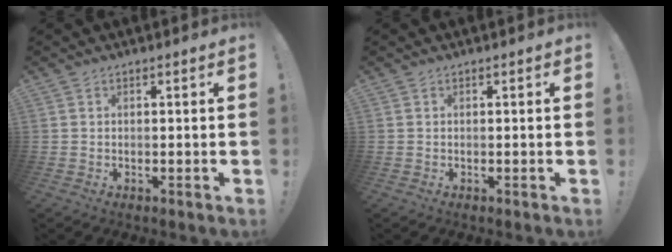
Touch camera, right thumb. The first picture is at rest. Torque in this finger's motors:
{"motor_torque": [-0.10, 0.27, 0.42, -0.11, -0.09]}